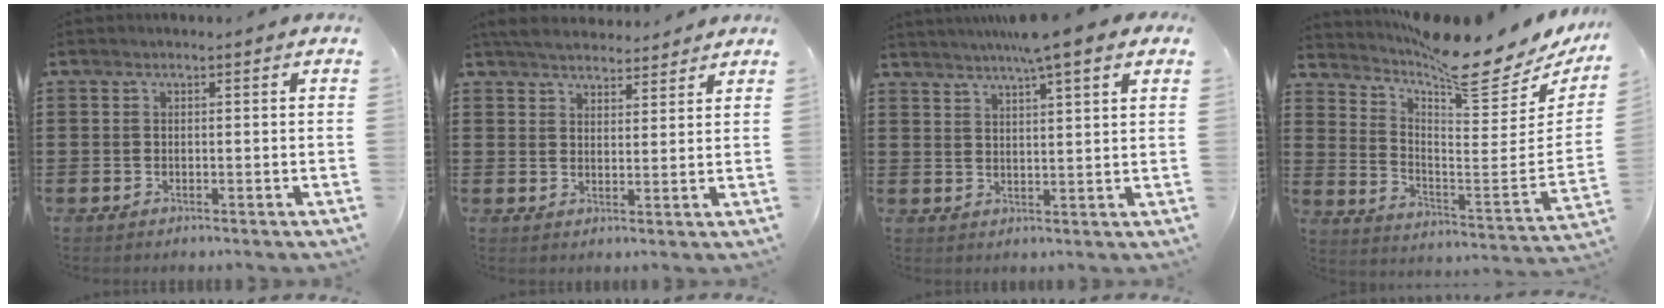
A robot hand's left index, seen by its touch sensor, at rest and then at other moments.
{"total": 4.4, "force": [4.2, 1.0, 0.6], "torque": [-0.027, -0.007, 0.080]}
{"total": 5.8, "force": [4.6, -0.3, 3.6], "torque": [-0.074, -0.009, 0.078]}
{"total": 10.6, "force": [9.1, 1.4, 5.4], "torque": [-0.107, -0.071, 0.150]}